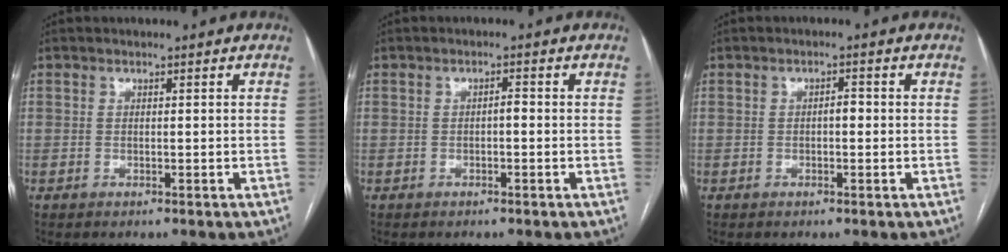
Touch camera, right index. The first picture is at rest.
{"total": 1.0, "force": [-0.3, 0.3, 0.9], "torque": [-0.014, 0.003, -0.005]}
{"total": 1.3, "force": [-0.2, 0.5, 1.2], "torque": [-0.016, 0.004, -0.004]}